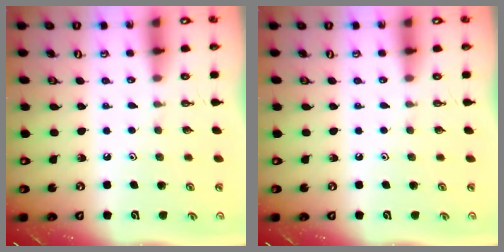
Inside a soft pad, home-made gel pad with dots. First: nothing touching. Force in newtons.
{"total": 0.0}